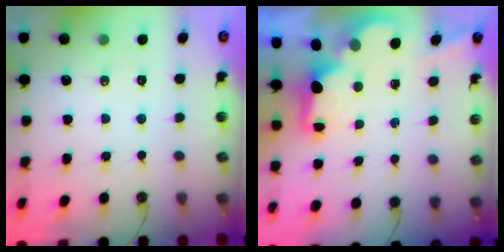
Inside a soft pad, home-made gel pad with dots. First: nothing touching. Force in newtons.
{"total": 2.2, "press": 2.1, "slide": 0.8}